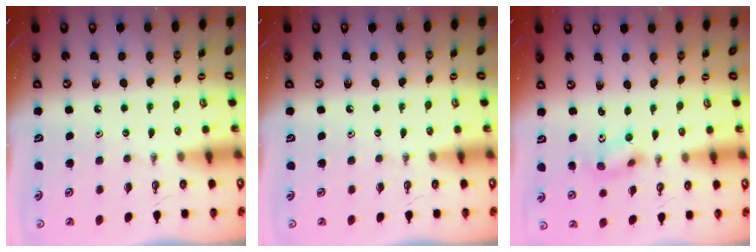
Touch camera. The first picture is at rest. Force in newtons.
{"total": 0.0}
{"total": 2.6, "press": 2.4, "slide": 1.0}